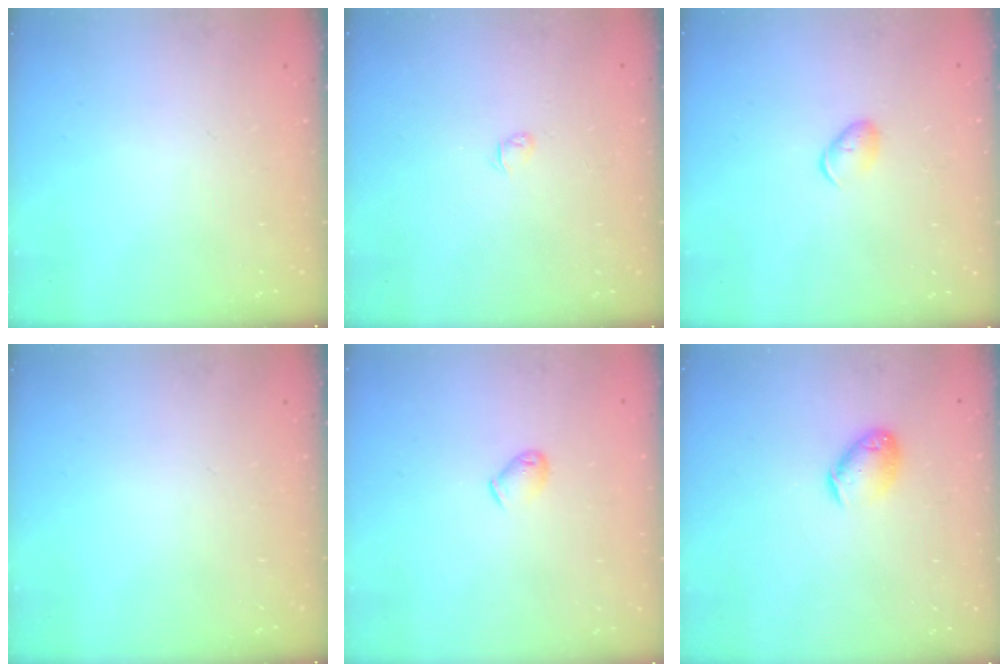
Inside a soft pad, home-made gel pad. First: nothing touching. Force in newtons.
{"total": 3.0, "press": 2.9, "slide": 0.6}
{"total": 5.3, "press": 5.2, "slide": 1.2}
{"total": 0.0}
{"total": 3.7, "press": 3.6, "slide": 0.6}
{"total": 9.2, "press": 9.1, "slide": 1.4}